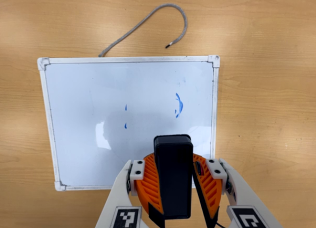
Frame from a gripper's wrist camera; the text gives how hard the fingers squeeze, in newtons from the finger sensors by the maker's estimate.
{"total": 11.3, "left": 11.0, "right": 11.6}